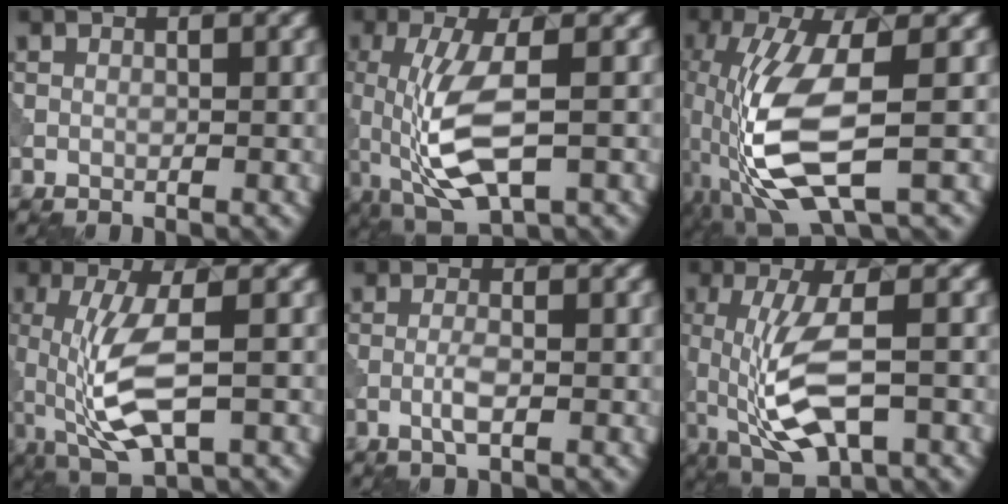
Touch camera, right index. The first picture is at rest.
{"total": 7.2, "force": [-1.0, 2.5, 6.6], "torque": [-0.148, -0.007, -0.016]}
{"total": 9.1, "force": [-2.6, 2.8, 8.3], "torque": [-0.195, -0.005, -0.050]}
{"total": 6.6, "force": [-0.7, 2.0, 6.3], "torque": [-0.137, -0.010, -0.008]}
{"total": 1.7, "force": [-0.5, 0.4, 1.6], "torque": [-0.036, 0.000, -0.013]}
{"total": 7.2, "force": [-1.1, 2.5, 6.7], "torque": [-0.145, -0.007, -0.019]}